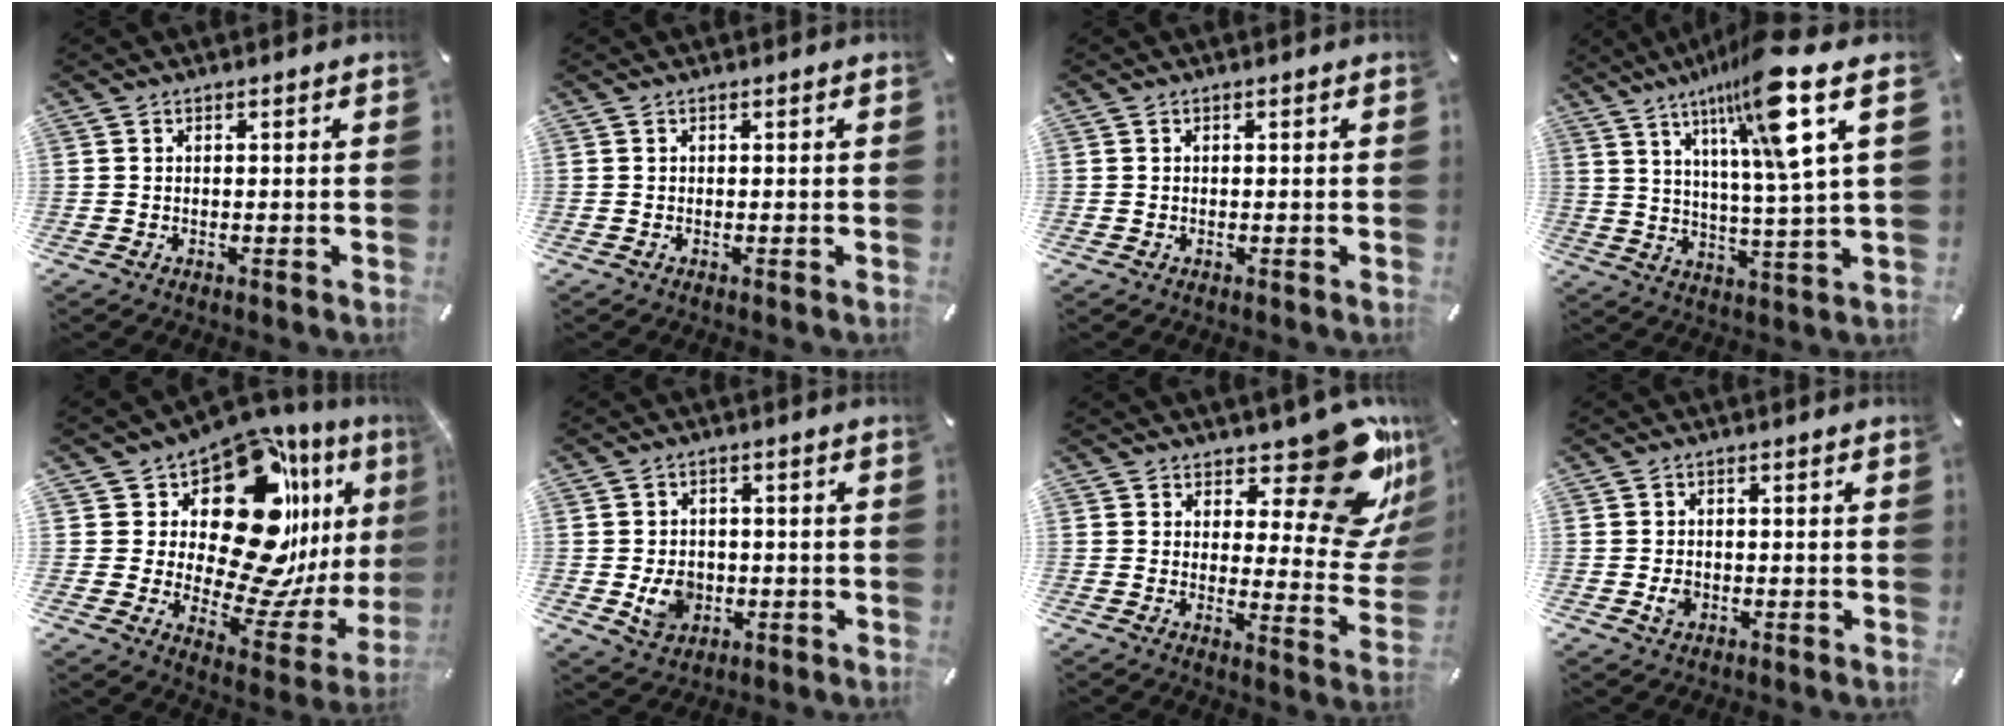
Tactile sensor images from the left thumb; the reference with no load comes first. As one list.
[{"total": 0.0}, {"total": 0.0}, {"total": 17.6, "force": [10.3, 1.7, 14.1], "torque": [-0.236, -0.046, 0.150]}, {"total": 23.9, "force": [10.4, 12.0, 17.8], "torque": [-0.295, -0.105, 0.174]}, {"total": 7.0, "force": [-1.2, 6.1, 3.4], "torque": [-0.056, 0.001, -0.022]}, {"total": 20.4, "force": [12.6, 8.2, 13.8], "torque": [-0.149, -0.105, 0.206]}, {"total": 2.5, "force": [-0.5, 2.1, 1.4], "torque": [-0.016, 0.001, -0.010]}]